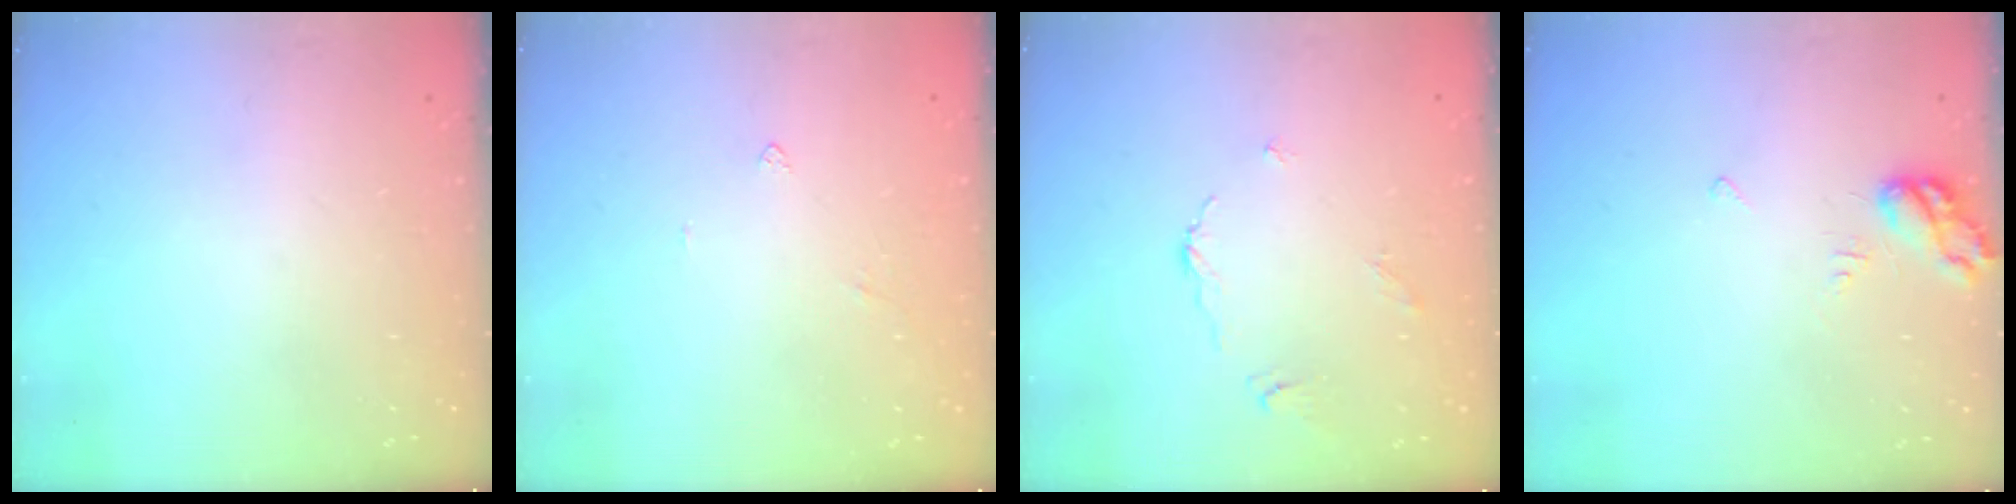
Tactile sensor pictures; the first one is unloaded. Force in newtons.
{"total": 1.9, "press": 1.8, "slide": 0.4}
{"total": 2.2, "press": 2.2, "slide": 0.4}
{"total": 5.2, "press": 5.1, "slide": 0.6}